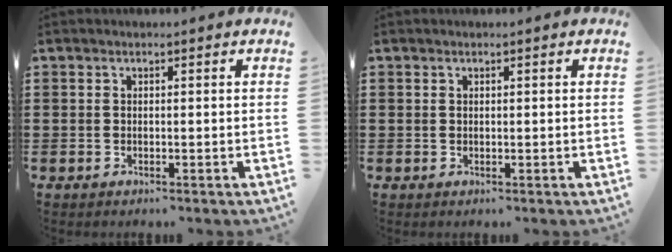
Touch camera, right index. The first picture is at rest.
{"total": 0.0}